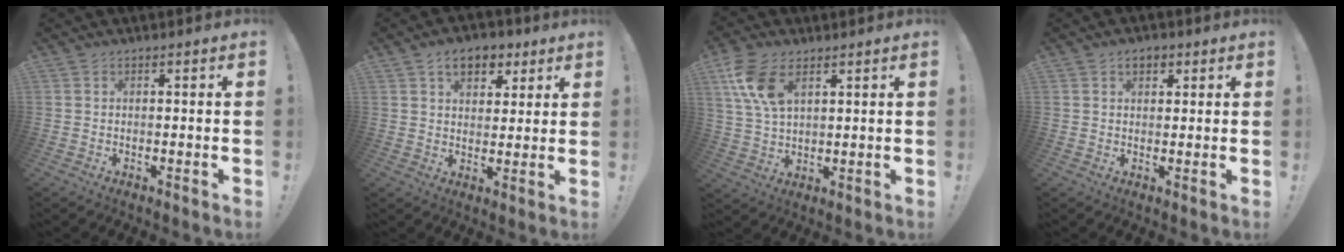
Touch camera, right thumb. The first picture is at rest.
{"total": 9.4, "force": [4.8, 6.2, 5.1], "torque": [-0.064, -0.013, 0.088]}
{"total": 11.0, "force": [5.5, 5.9, 7.4], "torque": [-0.154, -0.009, 0.105]}
{"total": 3.6, "force": [1.6, 2.4, 2.2], "torque": [-0.029, 0.001, 0.027]}